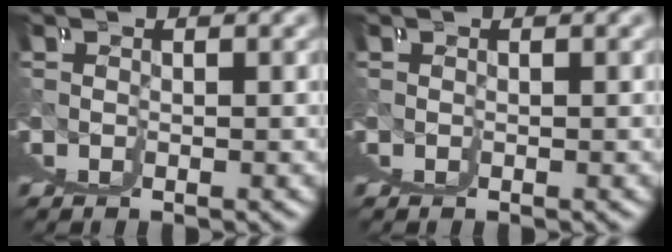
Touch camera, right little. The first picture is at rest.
{"total": 0.0}